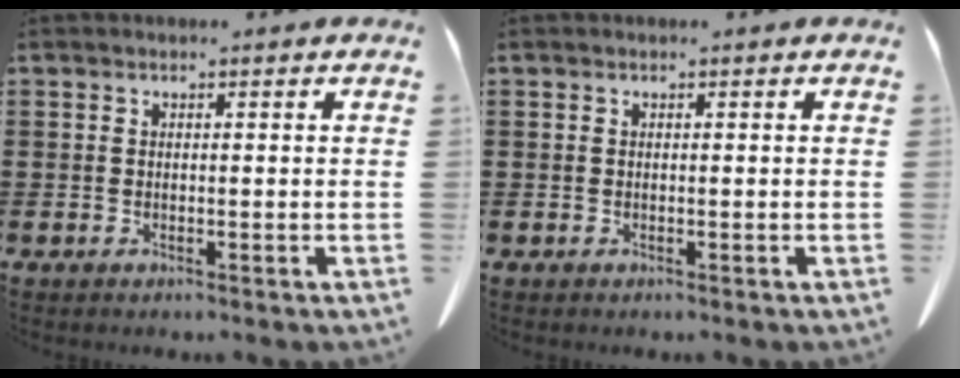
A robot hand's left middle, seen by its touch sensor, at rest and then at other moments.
{"total": 0.0}